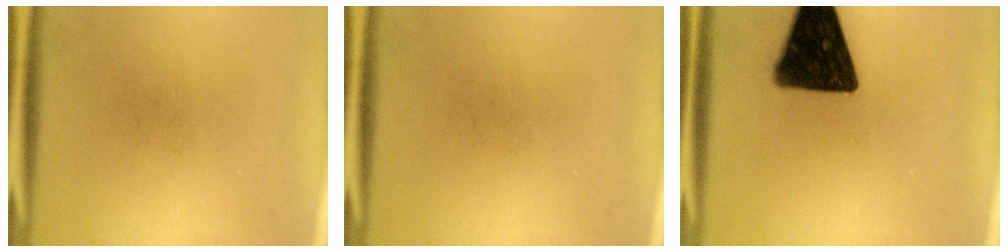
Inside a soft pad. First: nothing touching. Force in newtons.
{"total": 0.0}
{"total": 17.4}